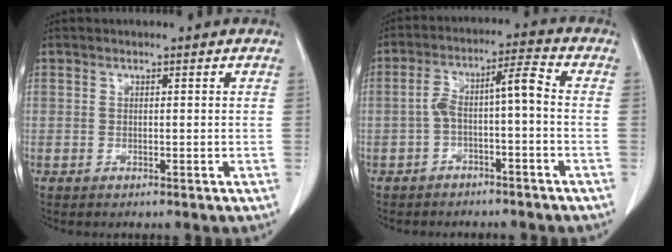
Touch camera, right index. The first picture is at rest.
{"total": 6.4, "force": [-1.5, 1.0, 6.1], "torque": [-0.113, 0.039, -0.022]}